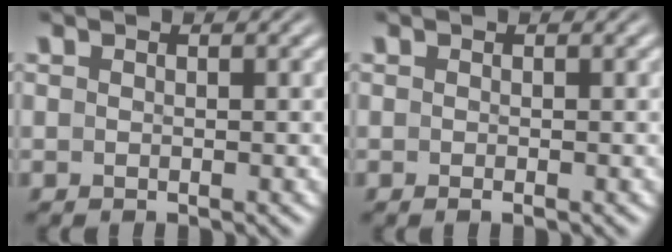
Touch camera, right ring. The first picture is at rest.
{"total": 0.5, "force": [-0.4, 0.0, 0.3], "torque": [-0.004, 0.003, -0.007]}